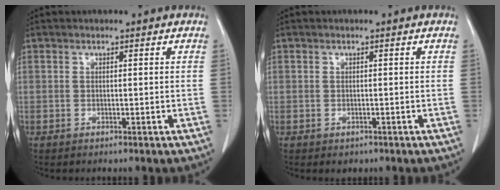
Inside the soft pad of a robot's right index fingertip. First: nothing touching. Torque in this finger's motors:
{"motor_torque": [-0.22, -0.19, -0.19, -0.05]}